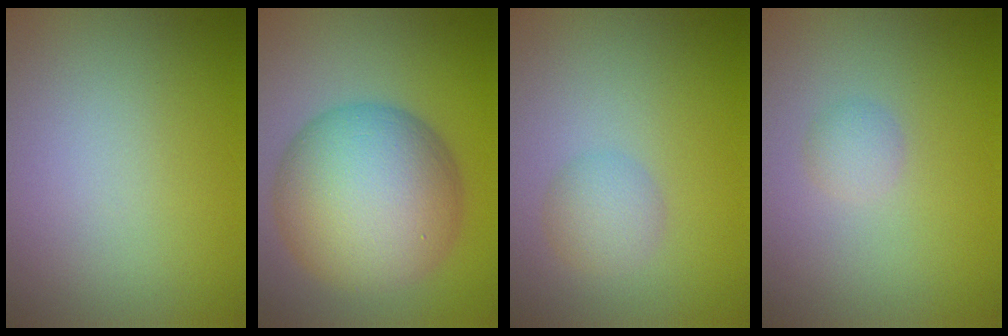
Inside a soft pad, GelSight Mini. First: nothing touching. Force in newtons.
{"total": 12.4, "press": 12.4, "slide": 0.3}
{"total": 2.3, "press": 2.3, "slide": 0.0}
{"total": 1.2, "press": 1.2, "slide": 0.0}